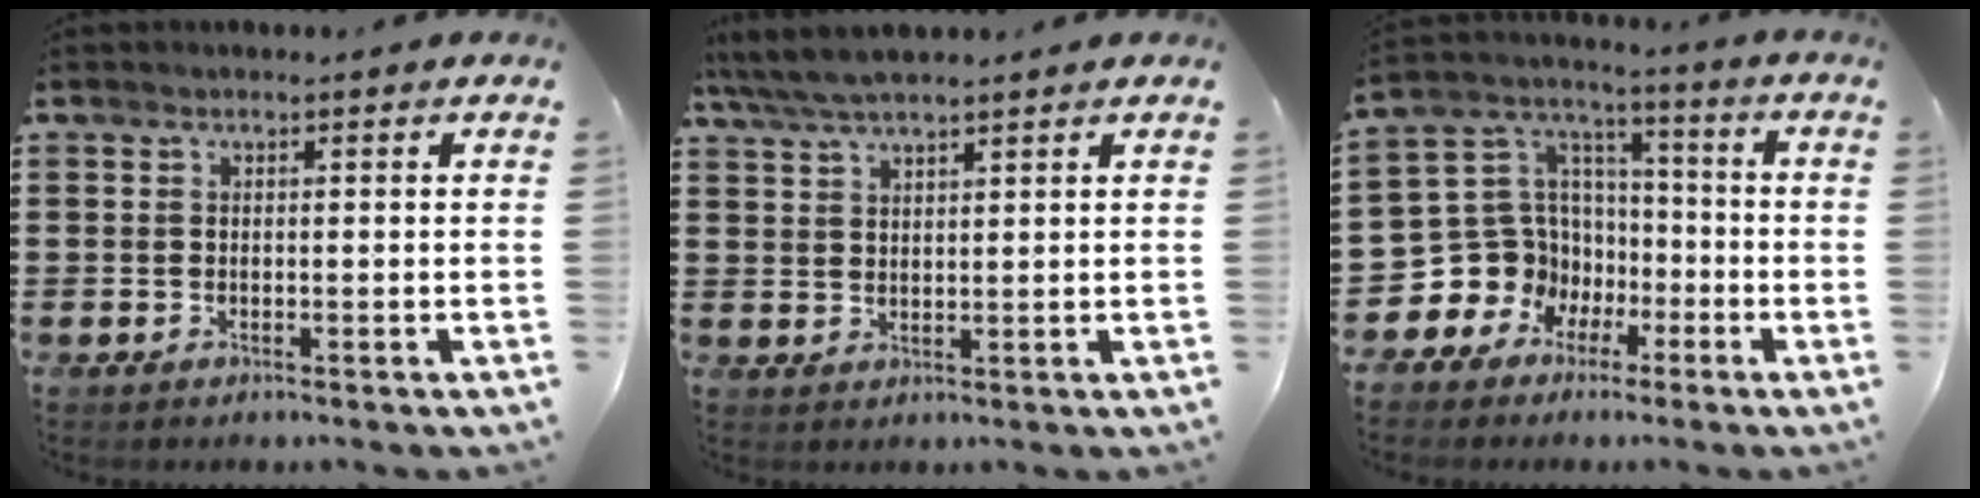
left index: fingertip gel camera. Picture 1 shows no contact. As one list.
[{"total": 4.0, "force": [3.4, 0.5, 2.1], "torque": [-0.049, -0.004, 0.063]}, {"total": 9.6, "force": [-3.4, 8.9, 0.8], "torque": [-0.075, -0.014, -0.057]}]